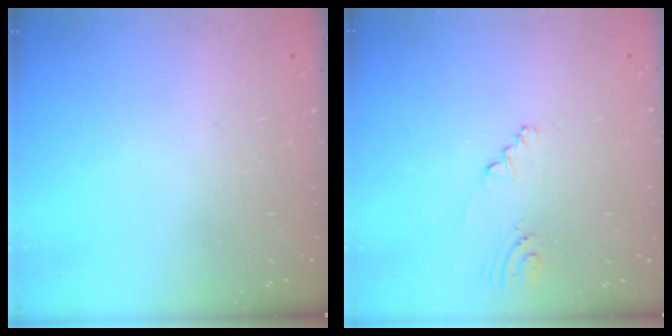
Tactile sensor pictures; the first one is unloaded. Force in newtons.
{"total": 2.0, "press": 1.6, "slide": 1.2}